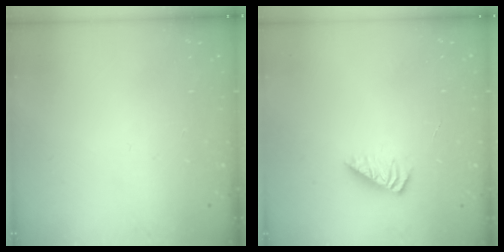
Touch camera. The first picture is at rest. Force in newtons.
{"total": 2.5, "press": 2.5, "slide": 0.4}